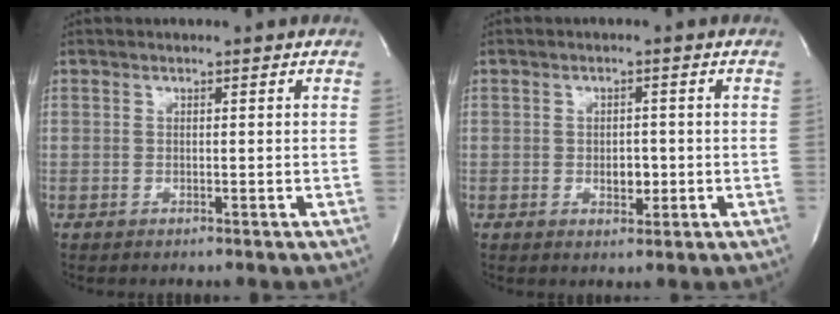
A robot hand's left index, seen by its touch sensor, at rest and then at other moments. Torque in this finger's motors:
{"motor_torque": [0.36, -0.05, 0.01, 0.01]}